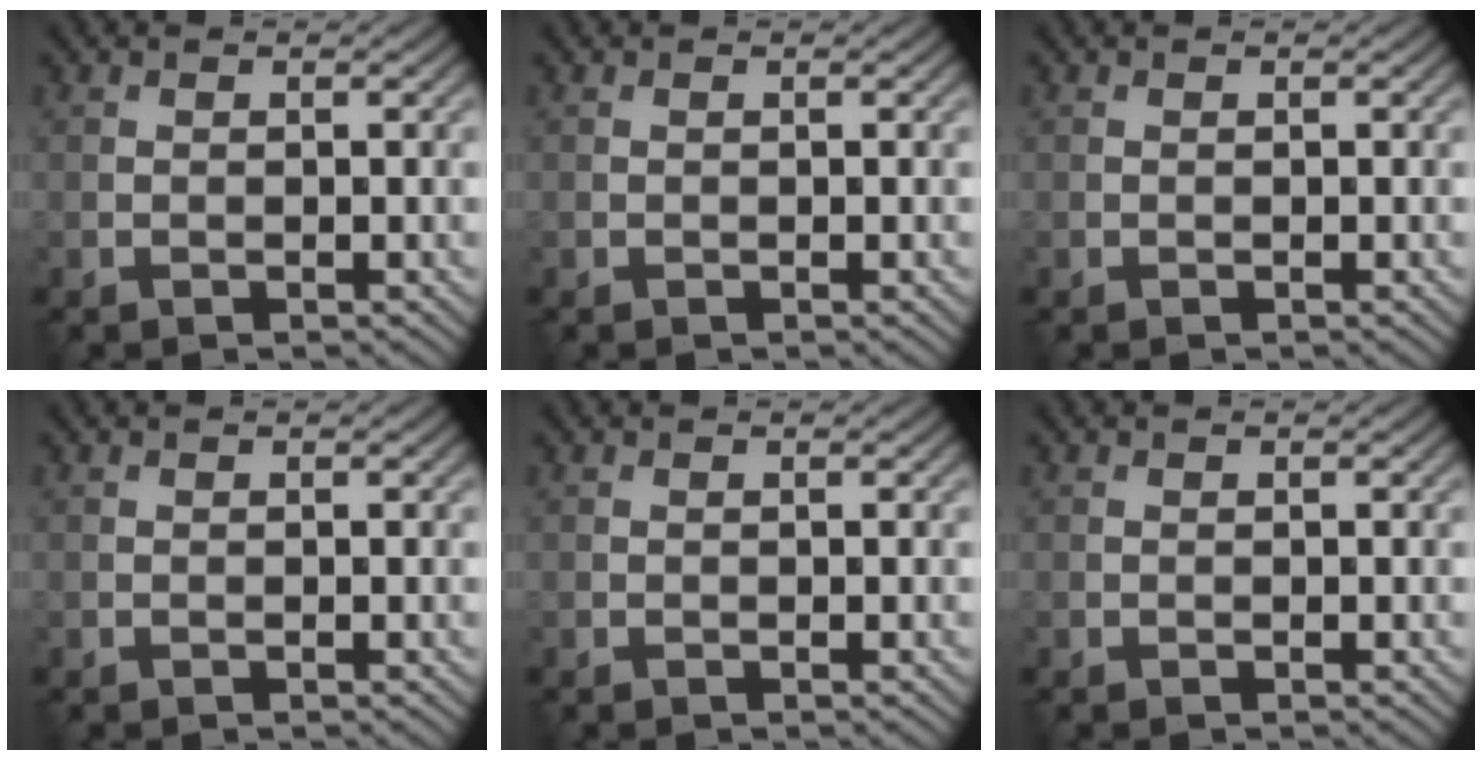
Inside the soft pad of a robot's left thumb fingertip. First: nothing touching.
{"total": 0.0}
{"total": 0.0}
{"total": 0.0}
{"total": 0.0}
{"total": 0.0}